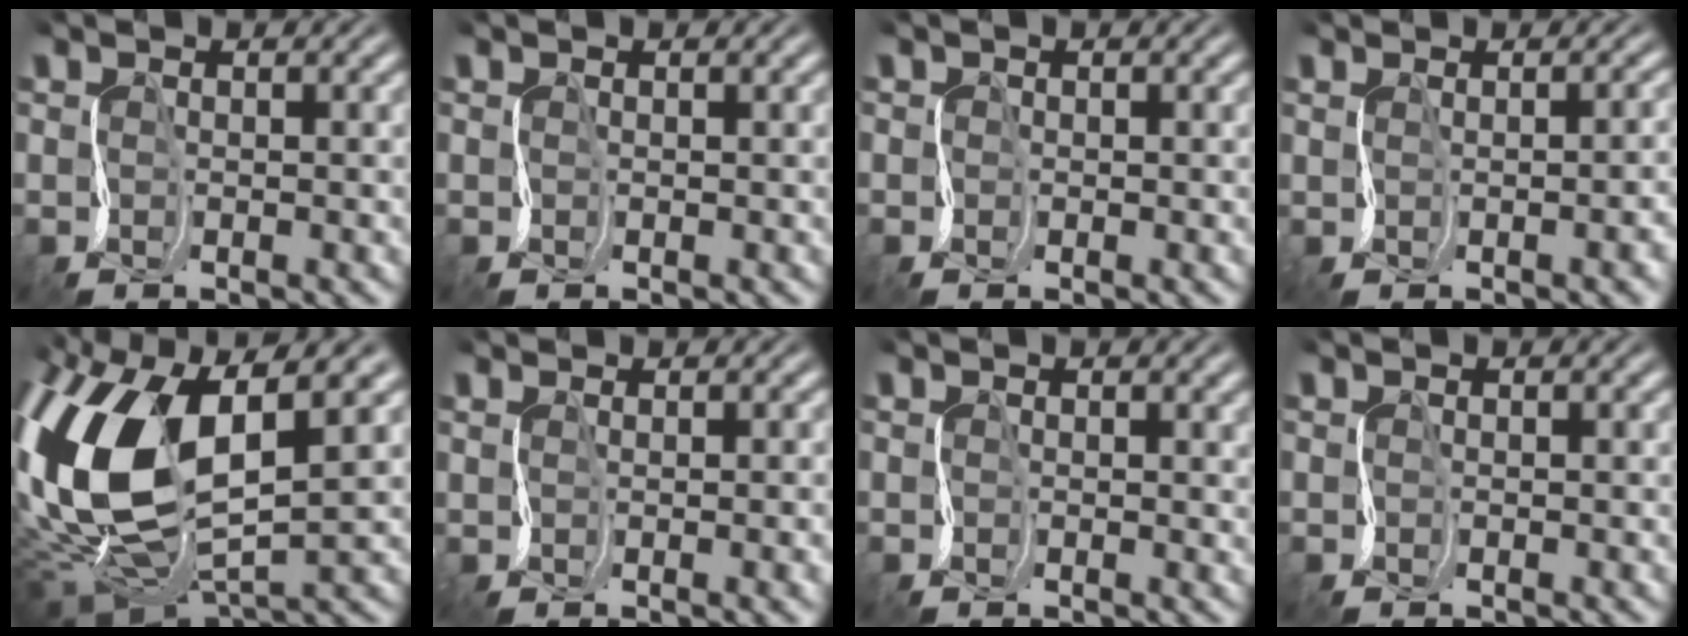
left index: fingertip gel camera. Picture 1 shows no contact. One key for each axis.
{"total": 0.0}
{"total": 0.6, "fx": -0.3, "fy": -0.1, "fz": -0.5, "tx": 0.007, "ty": 0.004, "tz": -0.002}
{"total": 4.3, "fx": -0.4, "fy": 2.2, "fz": 3.7, "tx": -0.006, "ty": 0.014, "tz": 0.000}
{"total": 12.0, "fx": 2.1, "fy": 6.4, "fz": 10.0, "tx": -0.239, "ty": -0.005, "tz": 0.048}
{"total": 3.4, "fx": 0.1, "fy": 1.5, "fz": 3.1, "tx": -0.017, "ty": 0.006, "tz": 0.008}
{"total": 0.6, "fx": 0.6, "fy": -0.3, "fz": 0.1, "tx": -0.003, "ty": 0.003, "tz": 0.007}
{"total": 0.0}